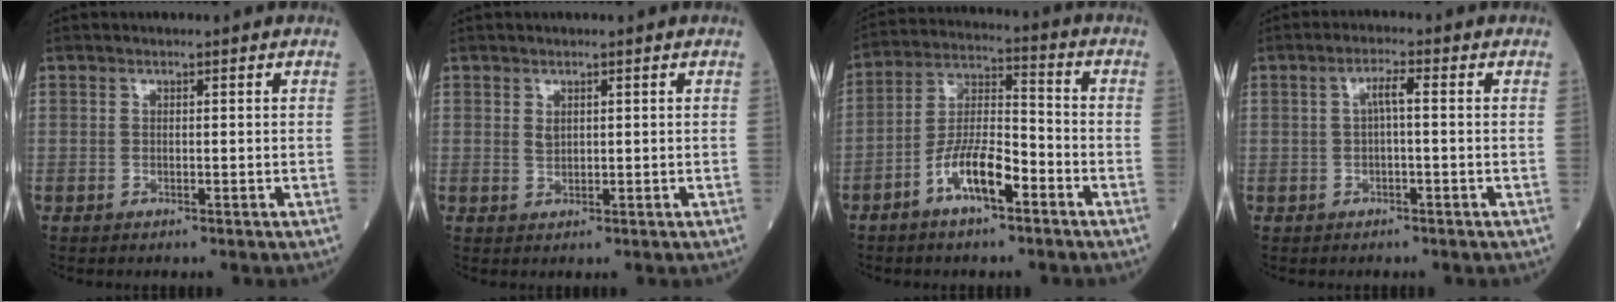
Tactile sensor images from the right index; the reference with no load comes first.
{"total": 1.0, "force": [0.4, 0.6, 0.6], "torque": [-0.008, -0.003, 0.011]}
{"total": 9.4, "force": [-5.1, 2.6, 7.5], "torque": [-0.151, 0.010, -0.098]}
{"total": 2.4, "force": [0.1, 0.2, 2.4], "torque": [-0.040, 0.007, 0.002]}